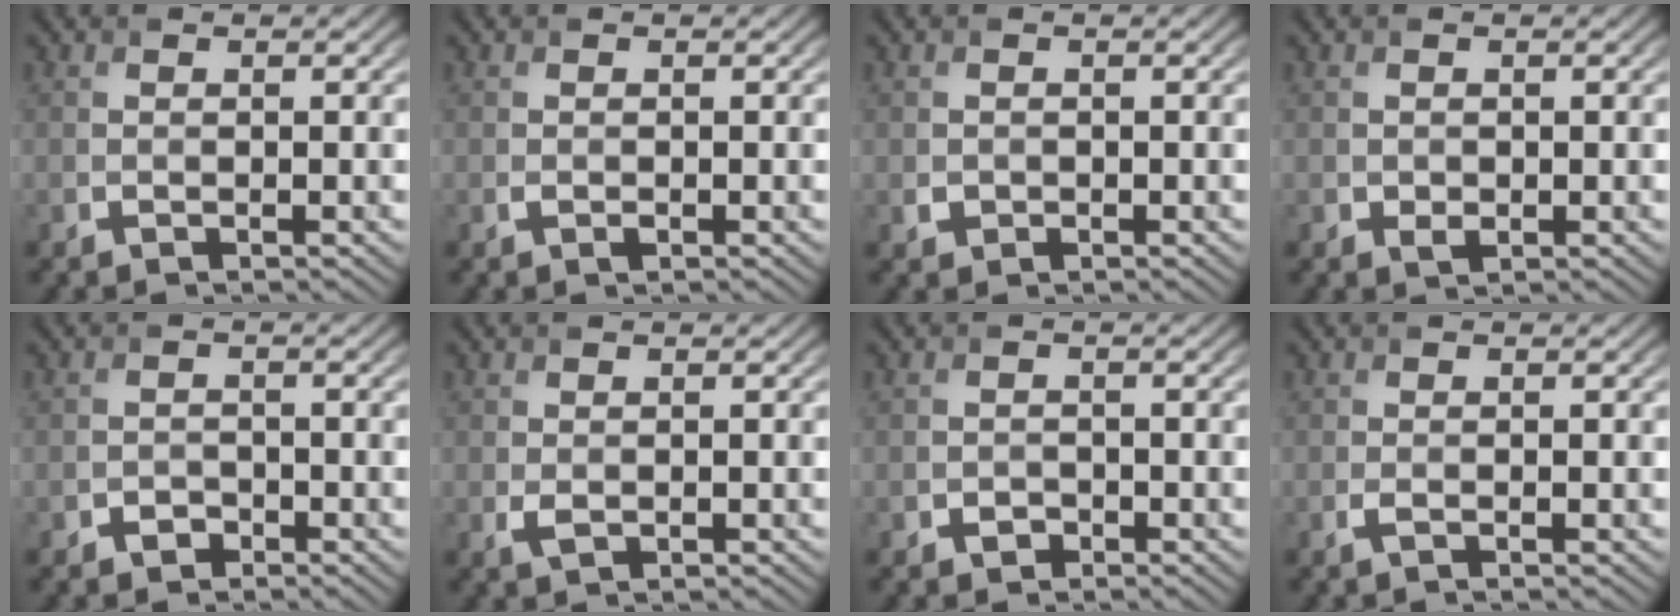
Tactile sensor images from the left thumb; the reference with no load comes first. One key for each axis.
{"total": 0.6, "fx": -0.2, "fy": 0.4, "fz": 0.4, "tx": -0.010, "ty": -0.003, "tz": -0.002}
{"total": 0.9, "fx": -0.2, "fy": 0.8, "fz": 0.3, "tx": -0.004, "ty": -0.008, "tz": -0.003}
{"total": 1.0, "fx": -0.1, "fy": 0.8, "fz": 0.6, "tx": -0.011, "ty": -0.007, "tz": 0.000}
{"total": 1.5, "fx": -1.0, "fy": 1.0, "fz": 0.4, "tx": -0.006, "ty": 0.001, "tz": -0.019}
{"total": 1.1, "fx": 0.0, "fy": 0.7, "fz": 0.9, "tx": -0.023, "ty": -0.003, "tz": 0.003}
{"total": 1.2, "fx": -0.7, "fy": 0.9, "fz": 0.4, "tx": -0.006, "ty": -0.001, "tz": -0.013}
{"total": 0.6, "fx": -0.2, "fy": 0.2, "fz": 0.6, "tx": -0.015, "ty": -0.003, "tz": -0.003}